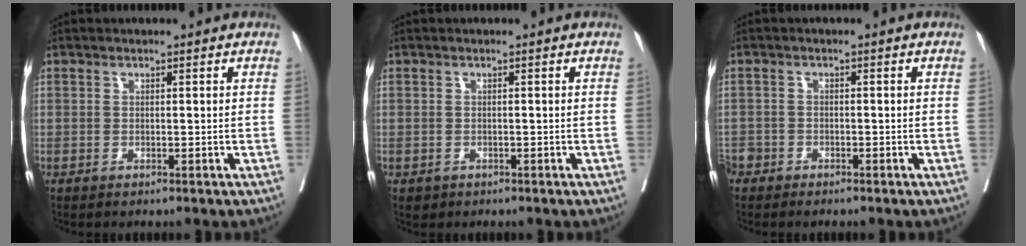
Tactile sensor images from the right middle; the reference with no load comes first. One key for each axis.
{"total": 1.0, "fx": -0.5, "fy": 0.9, "fz": 0.2, "tx": -0.007, "ty": 0.002, "tz": -0.002}
{"total": 3.4, "fx": -2.7, "fy": 2.0, "fz": 0.6, "tx": -0.012, "ty": 0.000, "tz": -0.054}